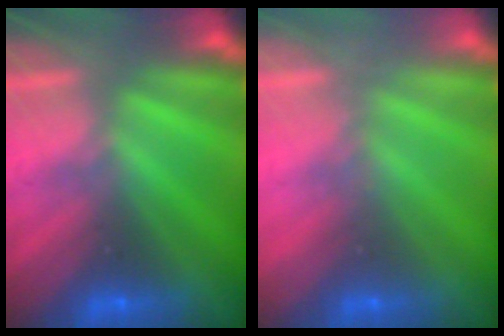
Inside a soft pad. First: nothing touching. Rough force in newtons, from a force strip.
{"total": 2.0}